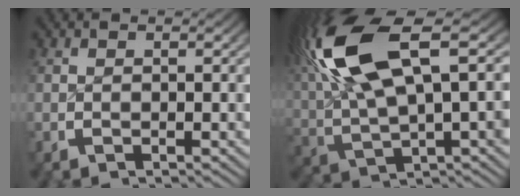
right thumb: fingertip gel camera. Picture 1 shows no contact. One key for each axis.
{"total": 11.4, "fx": 3.5, "fy": 5.7, "fz": 9.2, "tx": -0.187, "ty": -0.007, "tz": 0.072}